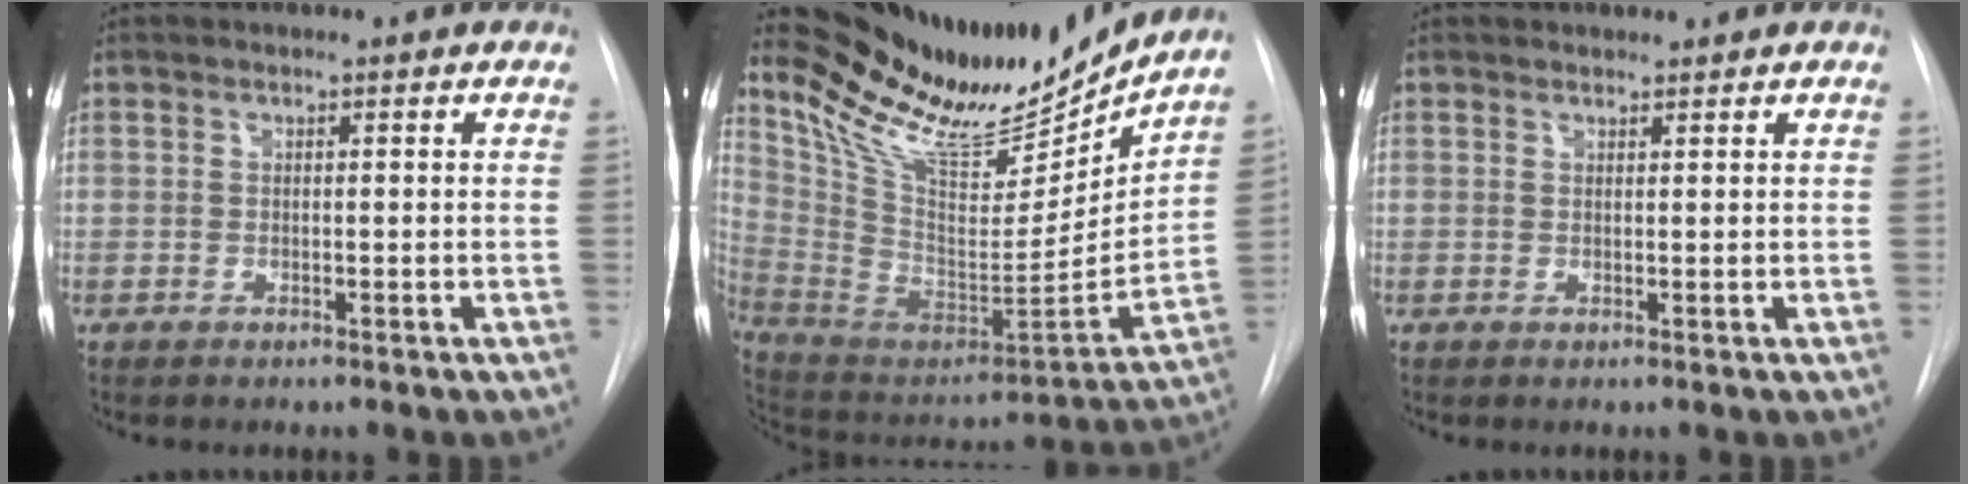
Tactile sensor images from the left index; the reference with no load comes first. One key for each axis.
{"total": 22.9, "fx": 20.5, "fy": 4.3, "fz": 9.3, "tx": -0.167, "ty": -0.048, "tz": 0.341}
{"total": 1.1, "fx": 1.1, "fy": 0.3, "fz": -0.1, "tx": -0.002, "ty": 0.005, "tz": 0.018}